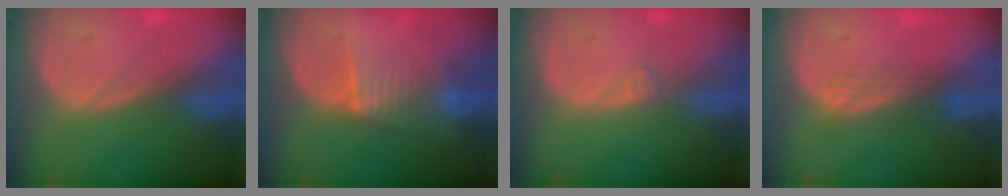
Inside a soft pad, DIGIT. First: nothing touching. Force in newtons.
{"total": 4.7, "press": 4.6, "slide": 0.7}
{"total": 0.9, "press": 0.8, "slide": 0.2}
{"total": 2.9, "press": 2.5, "slide": 1.5}